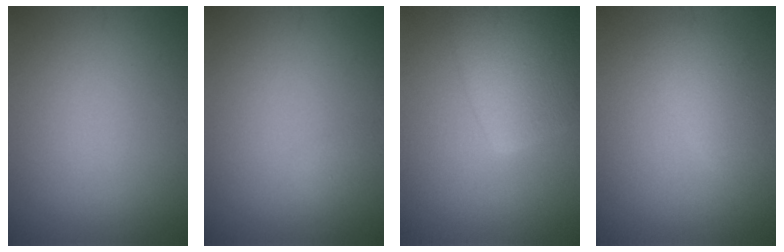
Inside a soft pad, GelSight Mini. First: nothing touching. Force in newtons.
{"total": 0.7, "press": 0.7, "slide": 0.0}
{"total": 8.2, "press": 8.2, "slide": 0.4}
{"total": 2.8, "press": 2.7, "slide": 0.2}